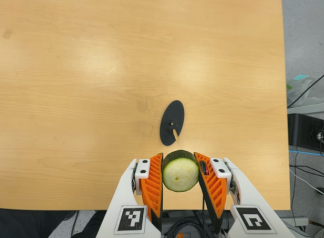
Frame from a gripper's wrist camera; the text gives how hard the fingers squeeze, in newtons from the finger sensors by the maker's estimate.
{"total": 9.7, "left": 9.1, "right": 10.3}